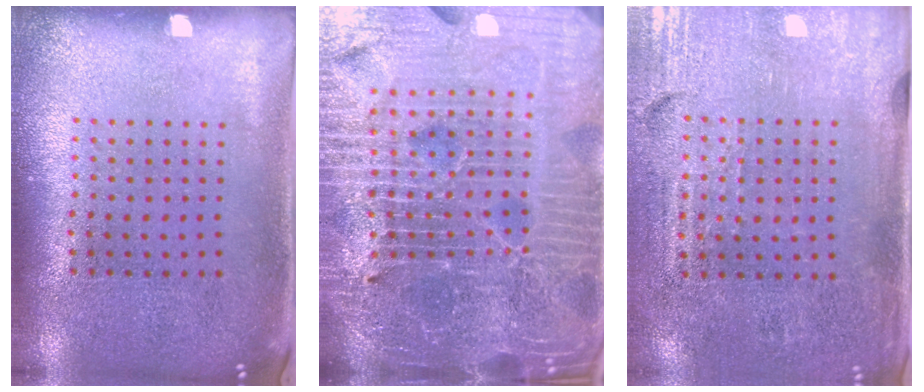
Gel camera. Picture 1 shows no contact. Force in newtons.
{"total": 7.1, "press": 6.2, "slide": 3.6}
{"total": 3.4, "press": 3.1, "slide": 1.4}